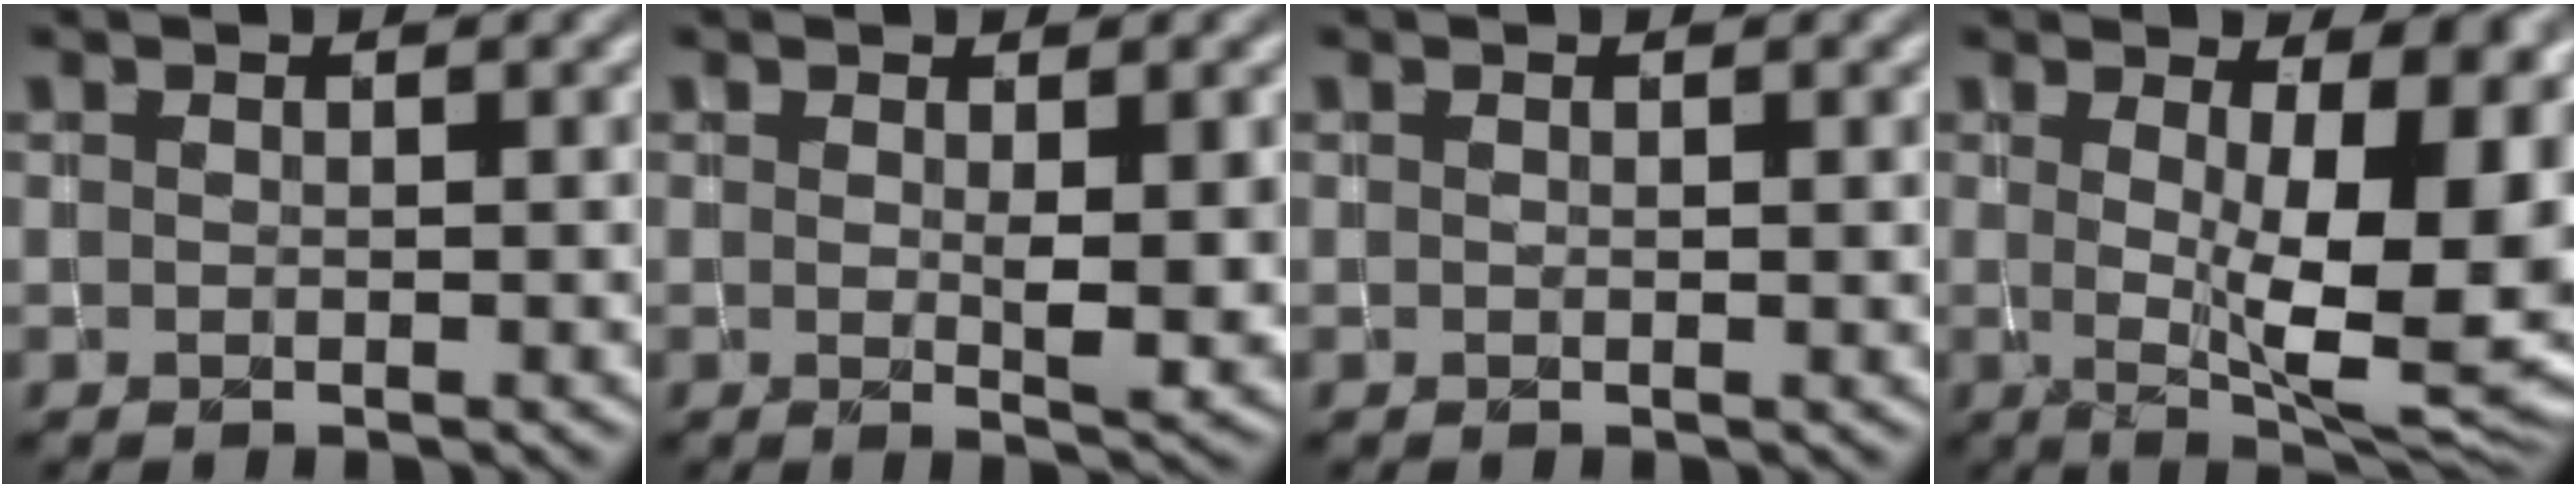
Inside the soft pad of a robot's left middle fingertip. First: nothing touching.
{"total": 3.7, "force": [0.5, 0.8, 3.6], "torque": [-0.056, -0.005, 0.013]}
{"total": 0.5, "force": [0.1, 0.2, 0.5], "torque": [-0.005, 0.001, 0.001]}
{"total": 15.0, "force": [1.2, 5.7, 13.9], "torque": [-0.145, -0.003, 0.027]}